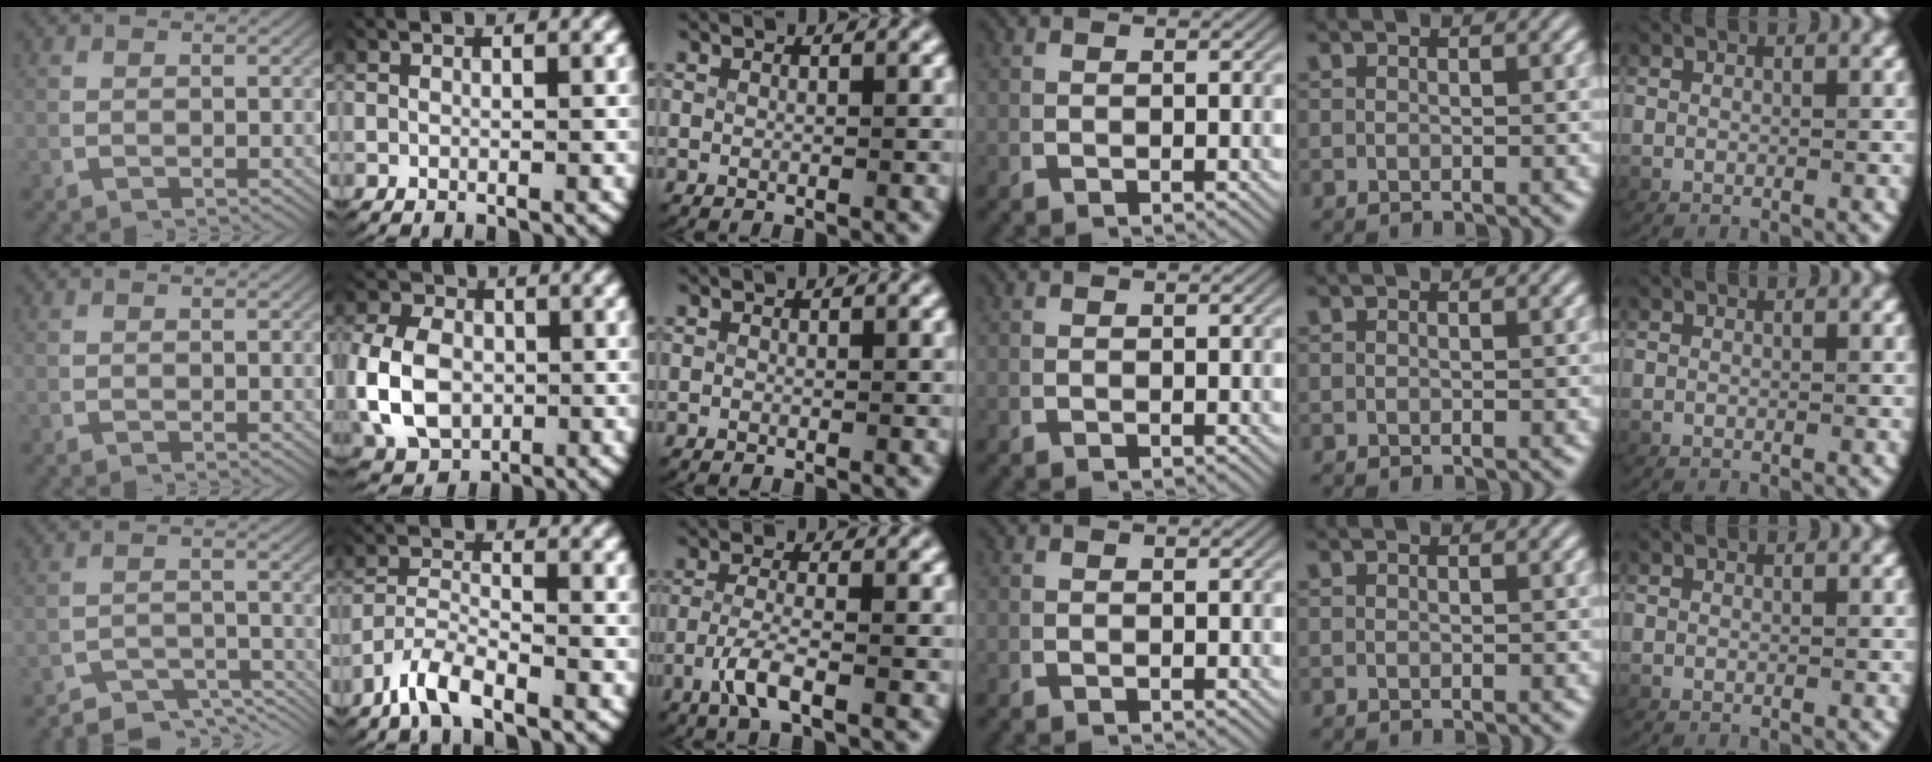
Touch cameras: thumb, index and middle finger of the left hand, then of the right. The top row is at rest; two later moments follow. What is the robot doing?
{"motion": "grasp_and_lifting", "object": "card"}